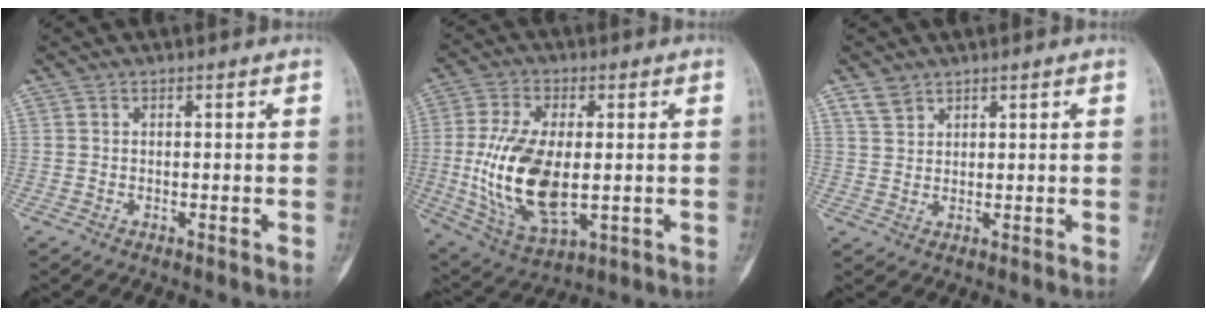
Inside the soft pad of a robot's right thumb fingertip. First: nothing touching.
{"total": 18.1, "force": [-1.4, 8.8, 15.7], "torque": [-0.319, -0.009, -0.013]}
{"total": 2.7, "force": [2.0, 1.5, 0.8], "torque": [-0.010, -0.003, 0.042]}